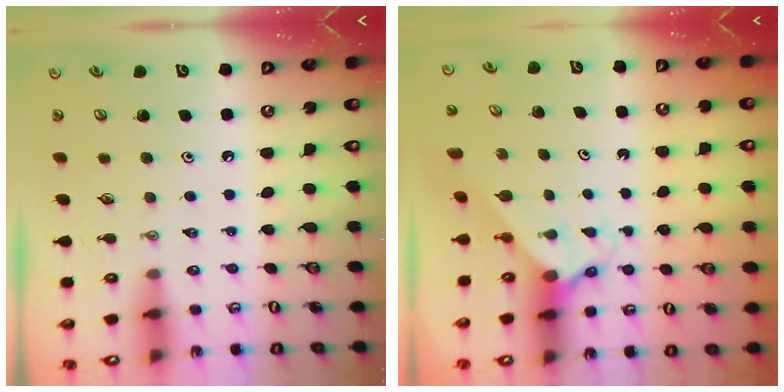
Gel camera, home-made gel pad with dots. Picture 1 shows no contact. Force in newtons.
{"total": 3.1, "press": 3.0, "slide": 0.3}